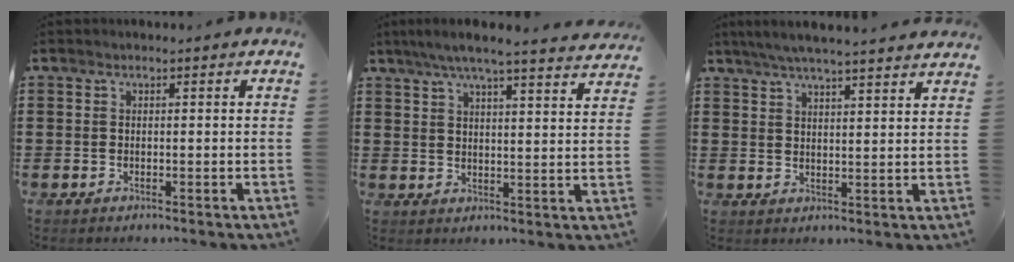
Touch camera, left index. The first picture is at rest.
{"total": 5.7, "force": [5.0, -0.2, 2.7], "torque": [-0.069, -0.022, 0.085]}
{"total": 4.7, "force": [4.4, -0.3, 1.8], "torque": [-0.048, -0.015, 0.077]}